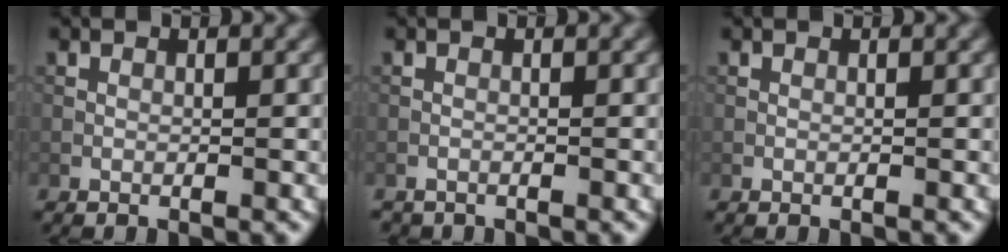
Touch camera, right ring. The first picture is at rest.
{"total": 0.8, "force": [-0.8, 0.2, -0.1], "torque": [0.002, -0.003, -0.016]}
{"total": 0.0}